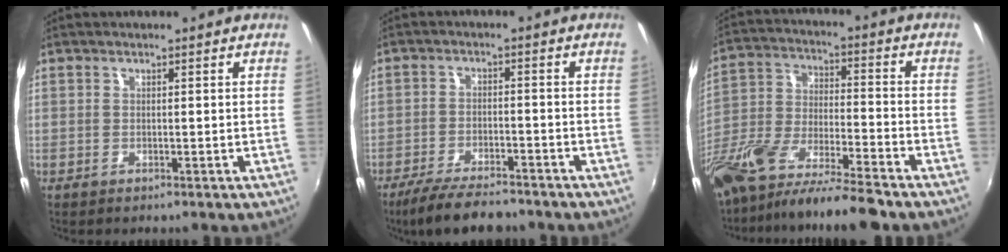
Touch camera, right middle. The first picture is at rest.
{"total": 10.4, "force": [-8.7, 2.4, 5.1], "torque": [-0.118, -0.022, -0.144]}
{"total": 18.0, "force": [-14.2, 2.6, 10.7], "torque": [-0.212, -0.034, -0.259]}